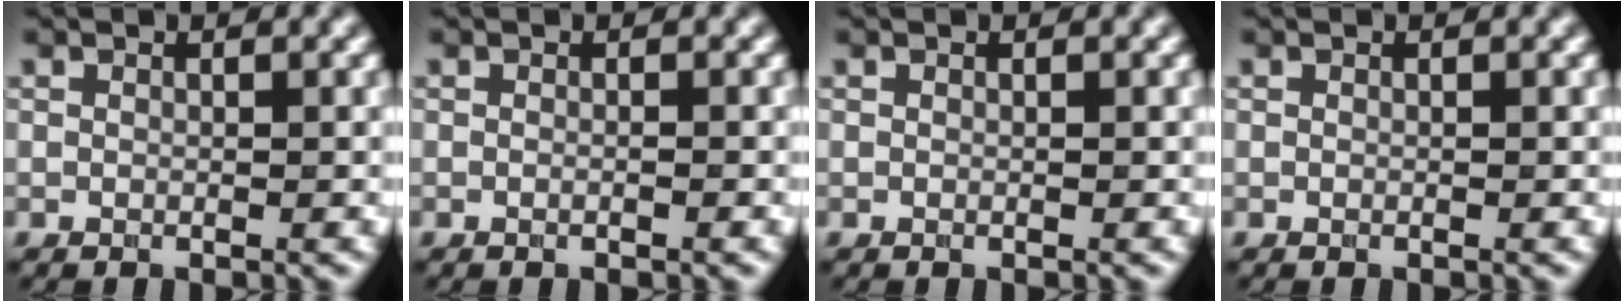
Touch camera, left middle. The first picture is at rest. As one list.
[{"total": 0.8, "force": [-0.1, 0.3, 0.7], "torque": [-0.007, -0.008, -0.007]}, {"total": 0.0}, {"total": 0.0}]